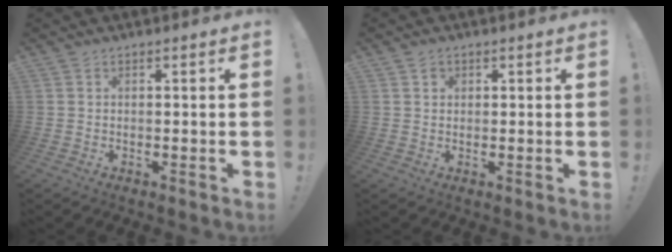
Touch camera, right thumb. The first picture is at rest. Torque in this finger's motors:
{"motor_torque": [-0.12, -0.39, 0.13, 0.02, 0.00]}